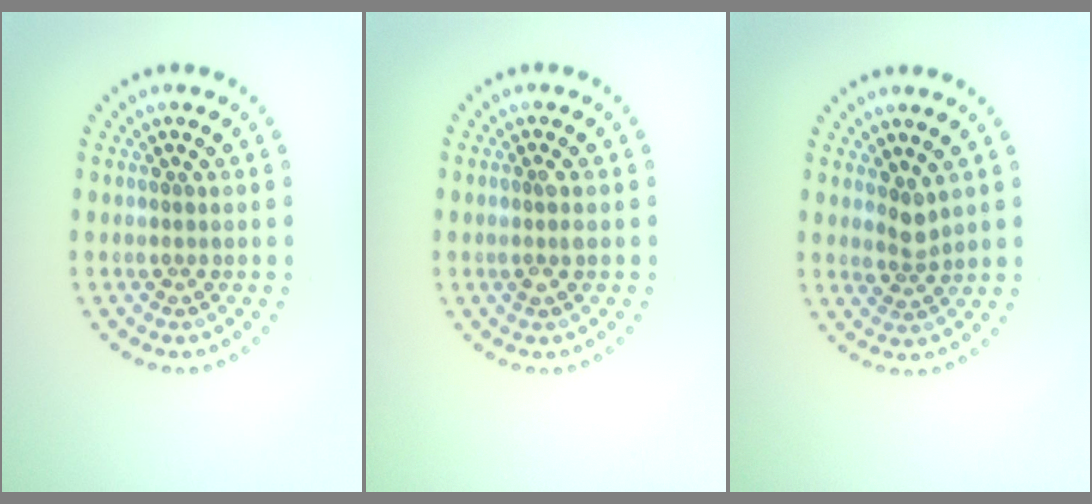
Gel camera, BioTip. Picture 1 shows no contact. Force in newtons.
{"total": 1.0, "press": 1.0, "slide": 0.4}
{"total": 1.7, "press": 1.2, "slide": 1.2}